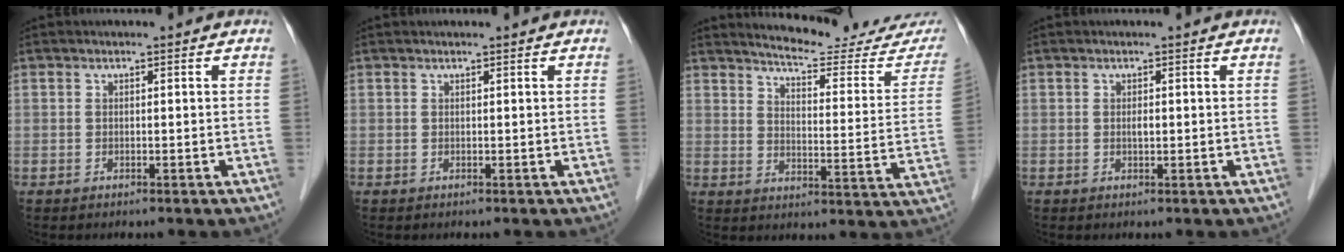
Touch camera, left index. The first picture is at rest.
{"total": 0.9, "force": [0.8, -0.1, 0.4], "torque": [-0.004, 0.008, 0.011]}
{"total": 19.3, "force": [18.3, 2.7, 5.6], "torque": [-0.063, -0.077, 0.214]}
{"total": 0.7, "force": [-0.1, 0.2, 0.7], "torque": [-0.011, -0.003, -0.004]}